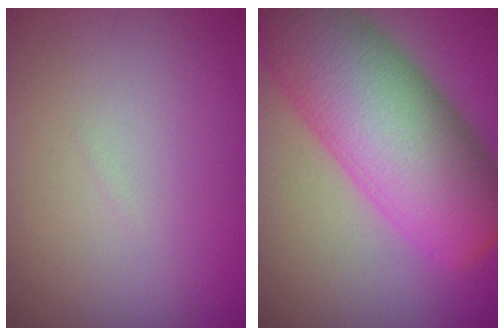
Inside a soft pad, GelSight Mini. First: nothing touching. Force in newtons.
{"total": 13.9, "press": 13.8, "slide": 0.7}